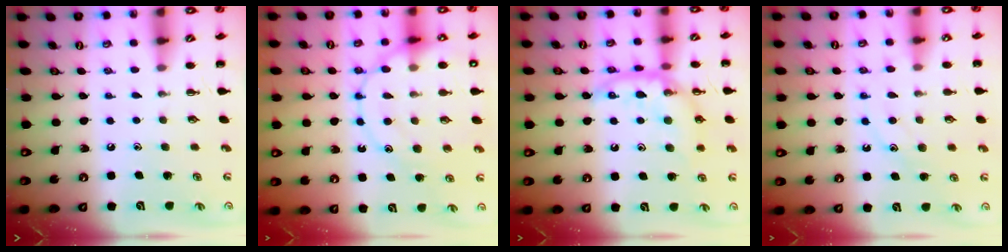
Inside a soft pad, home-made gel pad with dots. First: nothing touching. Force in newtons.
{"total": 17.1, "press": 17.0, "slide": 2.2}
{"total": 14.8, "press": 14.7, "slide": 1.3}
{"total": 11.9, "press": 11.9, "slide": 0.8}